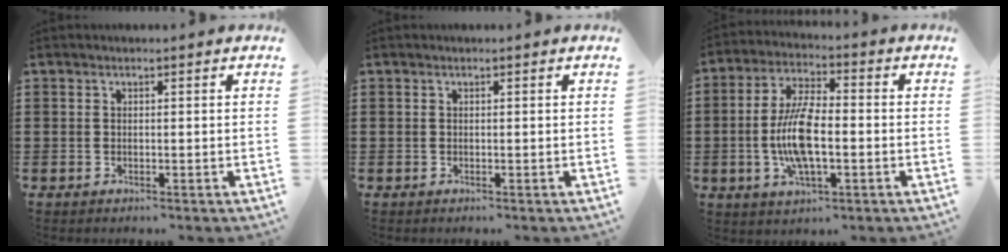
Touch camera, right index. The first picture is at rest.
{"total": 0.0}
{"total": 10.0, "force": [-1.7, 3.7, 9.1], "torque": [-0.204, -0.009, -0.037]}